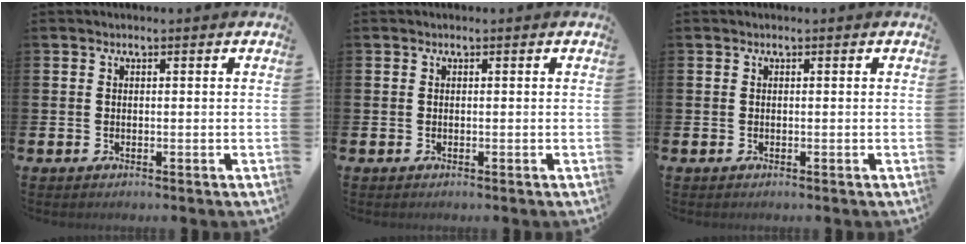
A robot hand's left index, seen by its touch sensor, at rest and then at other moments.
{"total": 0.0}
{"total": 0.0}